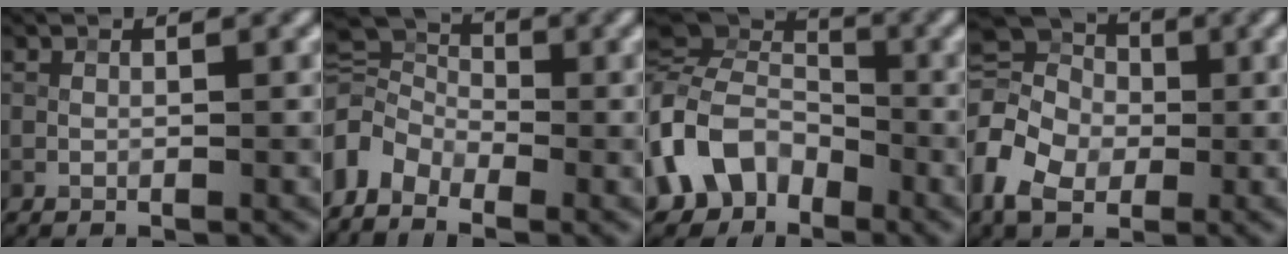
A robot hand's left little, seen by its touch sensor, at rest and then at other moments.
{"total": 5.0, "force": [-2.1, 3.5, 2.9], "torque": [-0.055, 0.008, -0.062]}
{"total": 9.1, "force": [-2.9, 7.0, 5.0], "torque": [-0.117, 0.003, -0.069]}
{"total": 8.5, "force": [-1.3, 6.6, 5.3], "torque": [-0.132, 0.007, -0.030]}